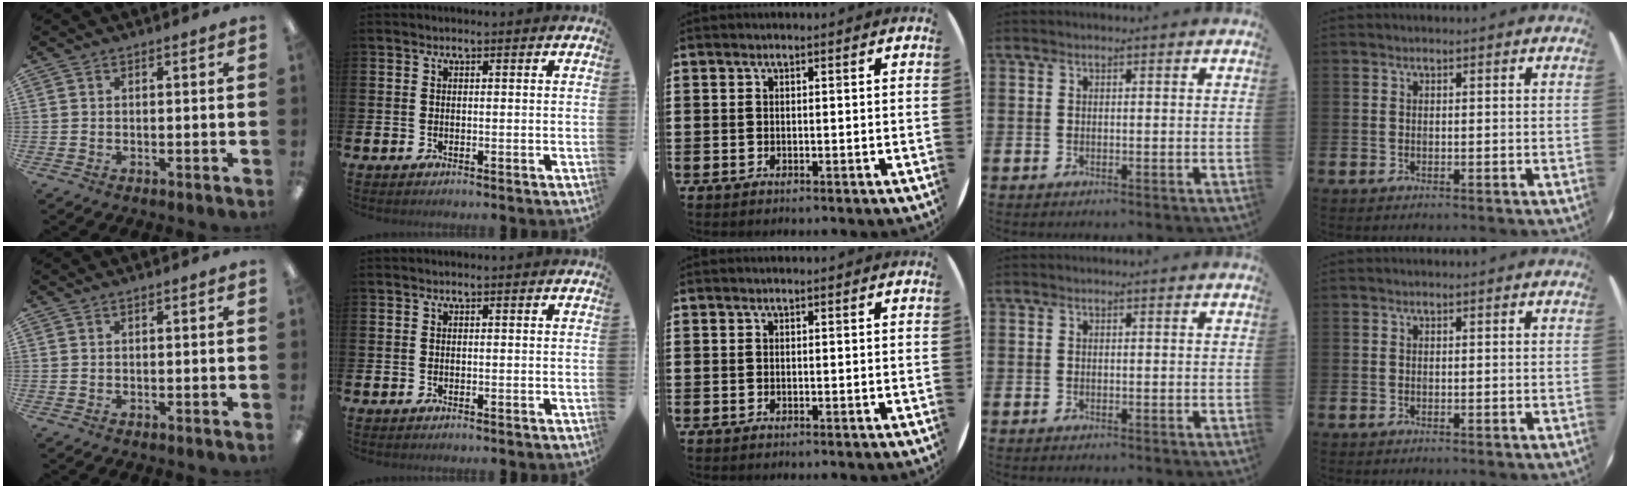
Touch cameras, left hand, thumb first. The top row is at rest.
{}